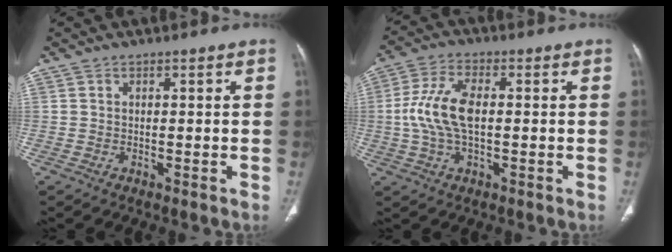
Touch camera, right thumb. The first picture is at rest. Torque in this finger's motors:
{"motor_torque": [1.21, 2.16, 1.05, -0.49, 0.15]}